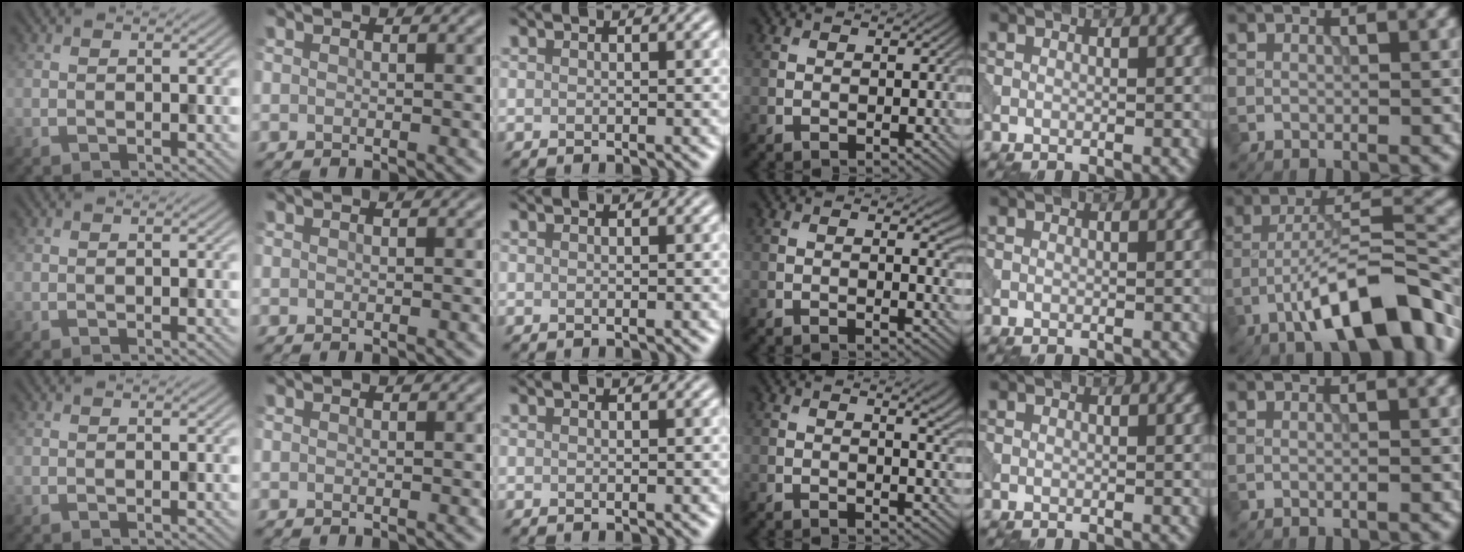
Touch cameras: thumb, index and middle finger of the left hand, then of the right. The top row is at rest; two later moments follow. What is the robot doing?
{"motion": "pour", "object": "beaker"}